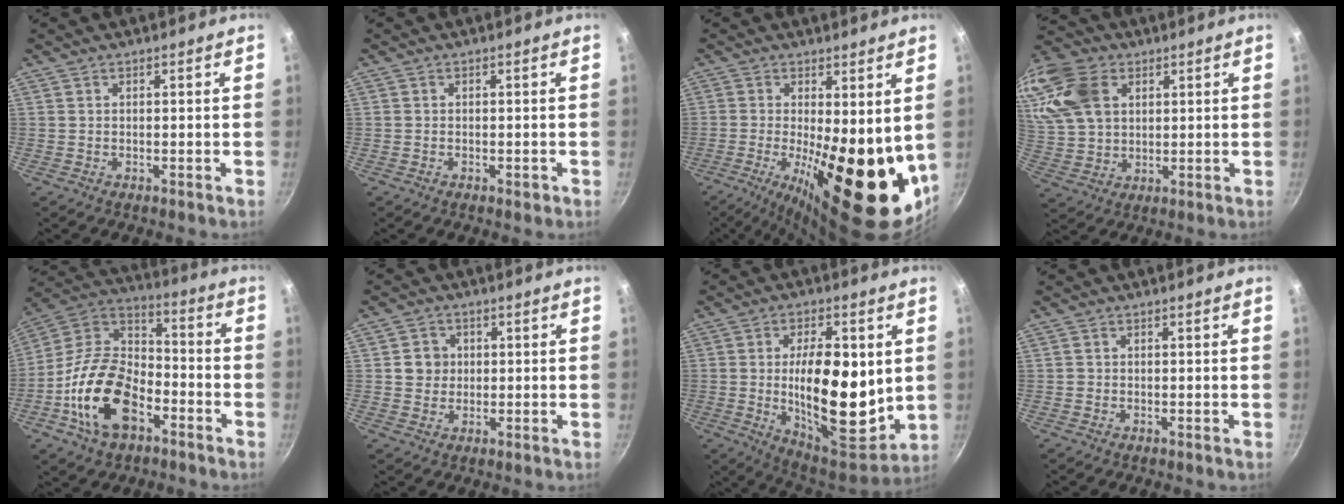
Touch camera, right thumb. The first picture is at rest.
{"total": 1.2, "force": [-0.6, 0.7, 0.7], "torque": [-0.009, 0.002, -0.008]}
{"total": 20.7, "force": [-2.3, 8.3, 18.8], "torque": [-0.254, -0.028, -0.022]}
{"total": 18.0, "force": [6.8, 13.1, 10.3], "torque": [-0.212, 0.000, 0.135]}
{"total": 19.7, "force": [-8.0, 12.0, 13.4], "torque": [-0.220, 0.056, -0.162]}
{"total": 4.4, "force": [0.5, 4.2, 1.4], "torque": [0.007, 0.005, 0.004]}
{"total": 20.7, "force": [0.9, 9.8, 18.2], "torque": [-0.256, -0.033, 0.020]}
{"total": 0.6, "force": [0.0, 0.6, 0.1], "torque": [0.001, 0.002, -0.002]}